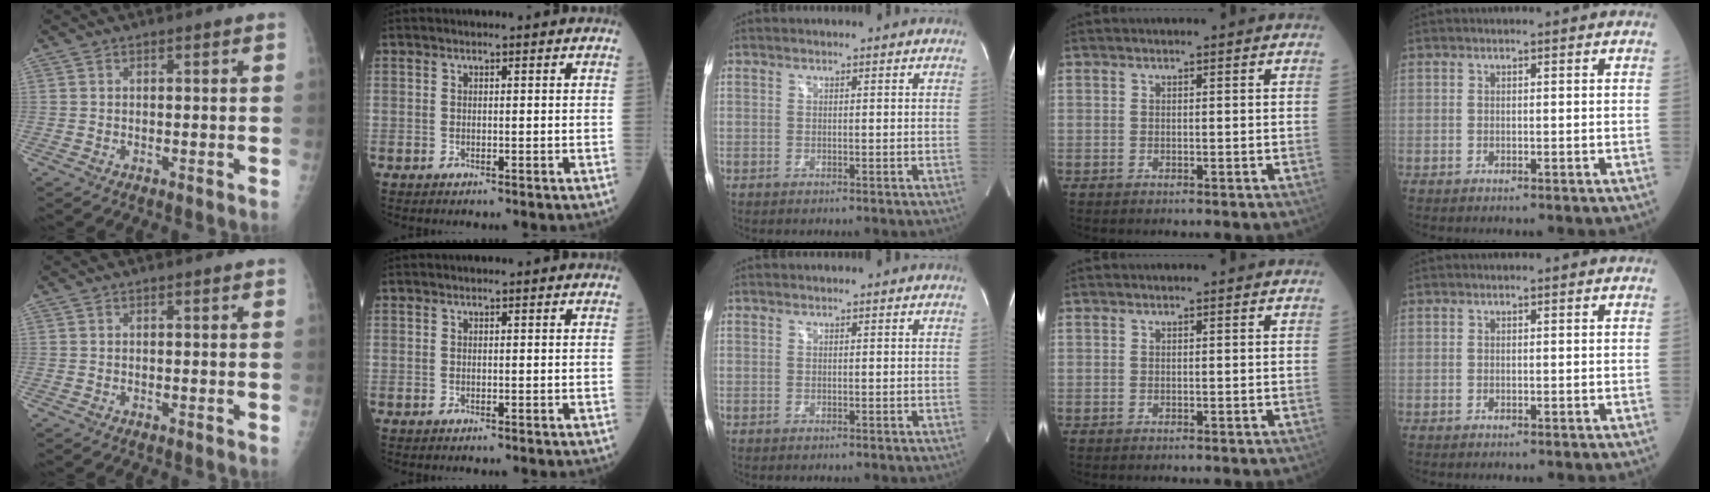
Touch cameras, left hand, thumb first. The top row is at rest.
{}